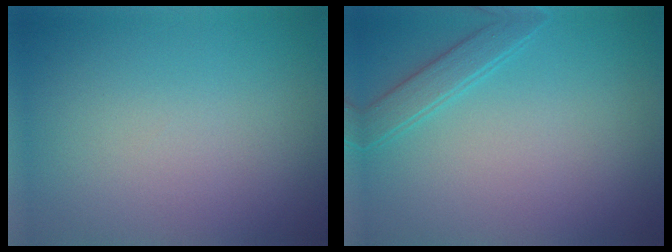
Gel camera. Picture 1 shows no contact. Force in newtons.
{"total": 1.9, "press": 1.9, "slide": 0.1}